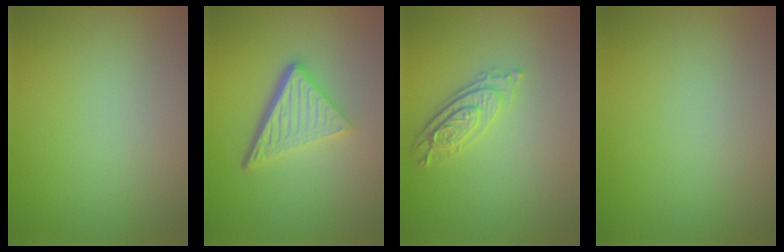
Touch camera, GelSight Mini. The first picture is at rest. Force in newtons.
{"total": 5.3, "press": 3.6, "slide": 3.9}
{"total": 3.0, "press": 2.6, "slide": 1.5}
{"total": 0.0}